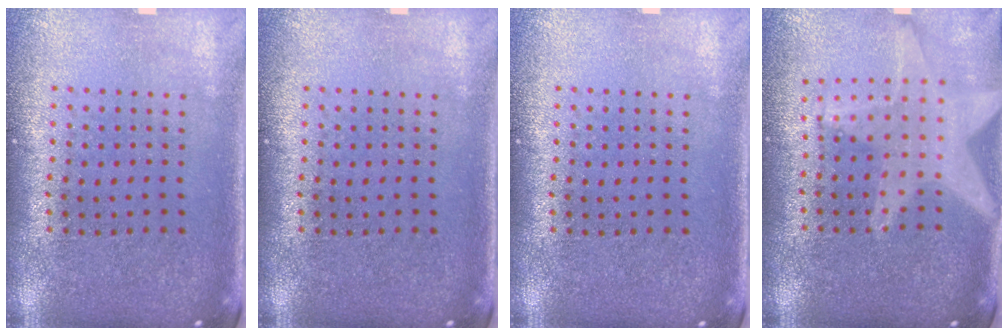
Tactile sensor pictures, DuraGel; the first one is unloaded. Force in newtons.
{"total": 0.0}
{"total": 0.0}
{"total": 2.0, "press": 1.7, "slide": 1.1}